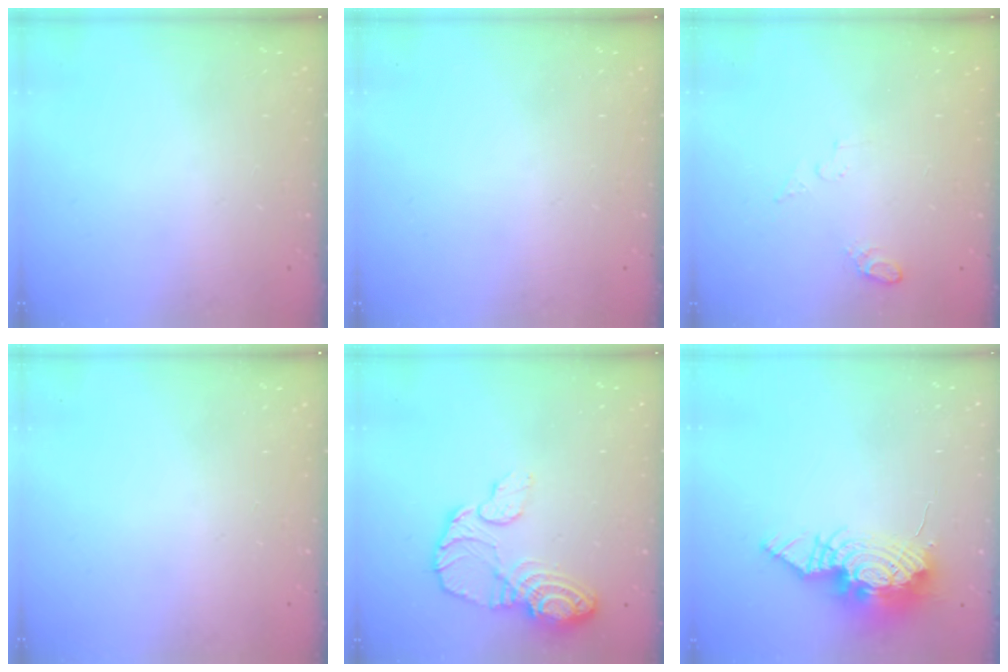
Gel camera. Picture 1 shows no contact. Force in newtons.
{"total": 0.0}
{"total": 9.3, "press": 4.3, "slide": 8.2}
{"total": 0.0}
{"total": 12.0, "press": 11.9, "slide": 1.1}
{"total": 13.5, "press": 13.5, "slide": 1.4}